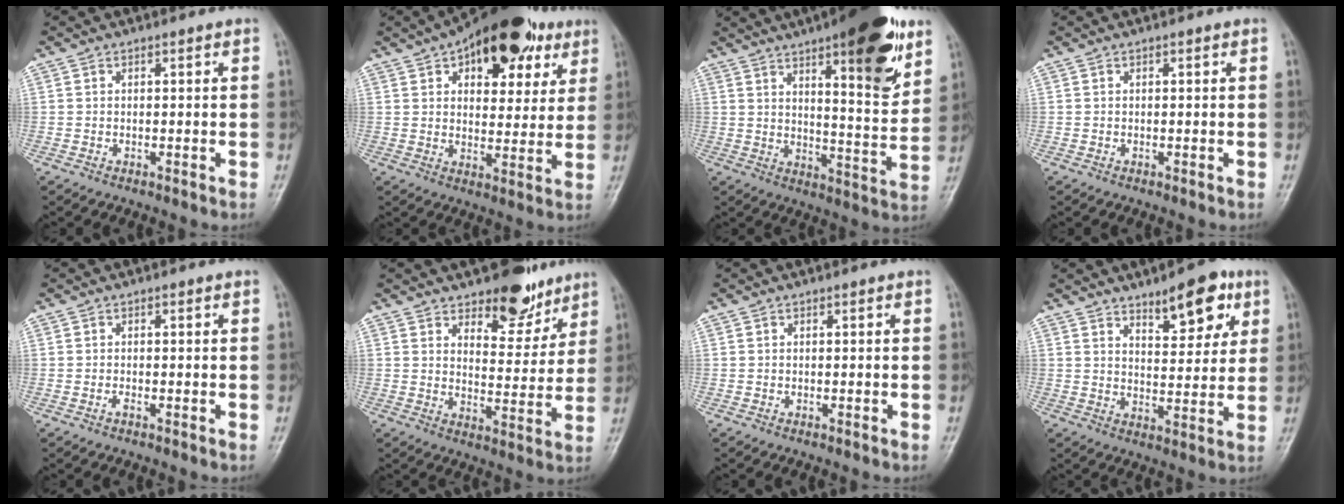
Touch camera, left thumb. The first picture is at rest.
{"total": 19.2, "force": [9.8, 10.3, 12.9], "torque": [-0.131, -0.014, 0.138]}
{"total": 18.9, "force": [10.7, 5.1, 14.8], "torque": [-0.175, -0.055, 0.155]}
{"total": 0.0}
{"total": 0.6, "force": [-0.3, 0.2, 0.5], "torque": [-0.009, 0.001, -0.006]}
{"total": 10.7, "force": [7.8, 5.0, 5.3], "torque": [-0.036, -0.055, 0.120]}
{"total": 0.0}
{"total": 10.3, "force": [6.0, 4.2, 7.2], "torque": [-0.073, -0.033, 0.088]}